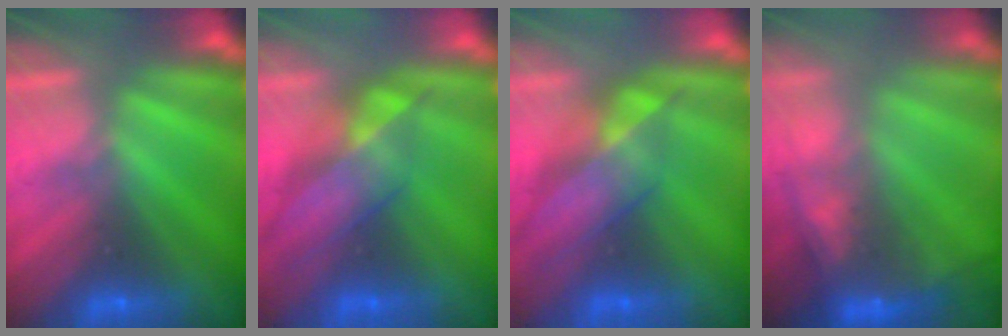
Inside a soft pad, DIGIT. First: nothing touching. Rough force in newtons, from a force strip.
{"total": 3.7}
{"total": 3.7}
{"total": 6.9}